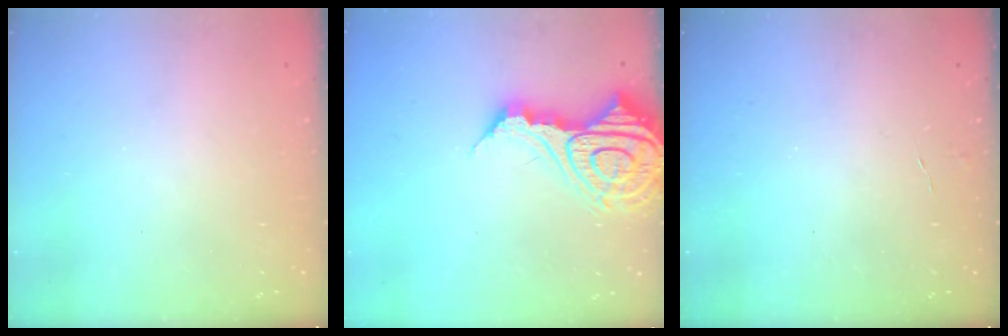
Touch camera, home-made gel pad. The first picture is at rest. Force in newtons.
{"total": 20.1, "press": 19.9, "slide": 2.7}
{"total": 2.8, "press": 2.8, "slide": 0.3}